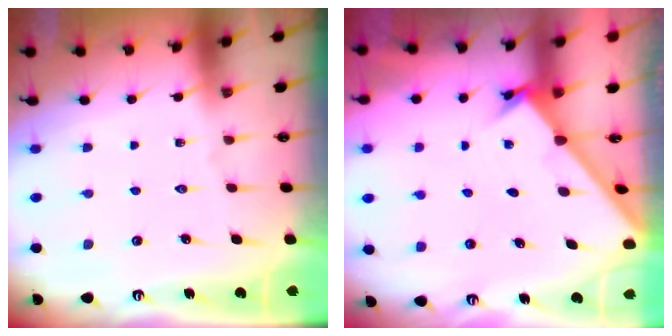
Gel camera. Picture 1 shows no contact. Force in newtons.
{"total": 1.8, "press": 1.8, "slide": 0.2}